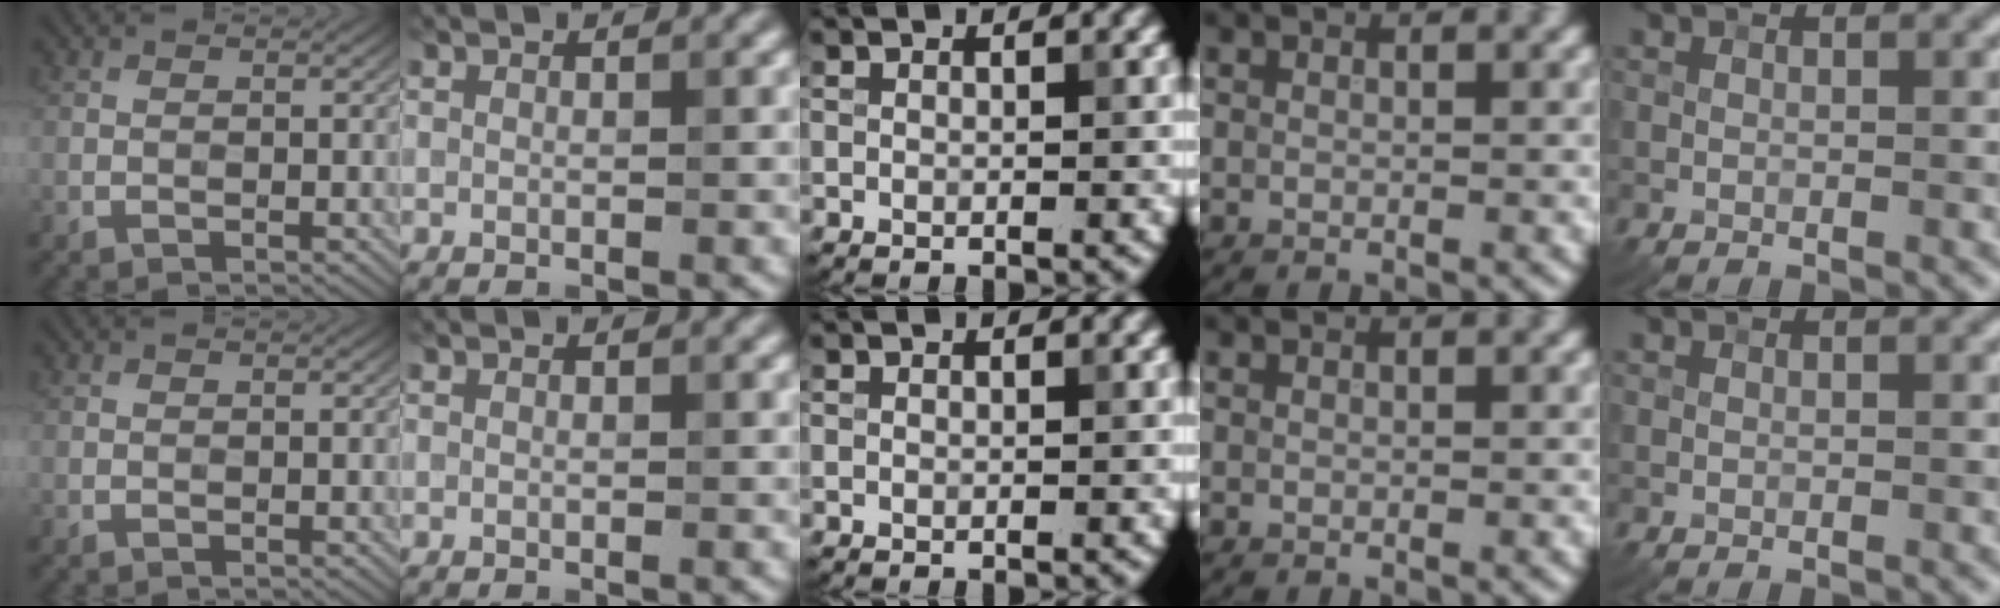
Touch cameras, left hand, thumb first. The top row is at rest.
{}